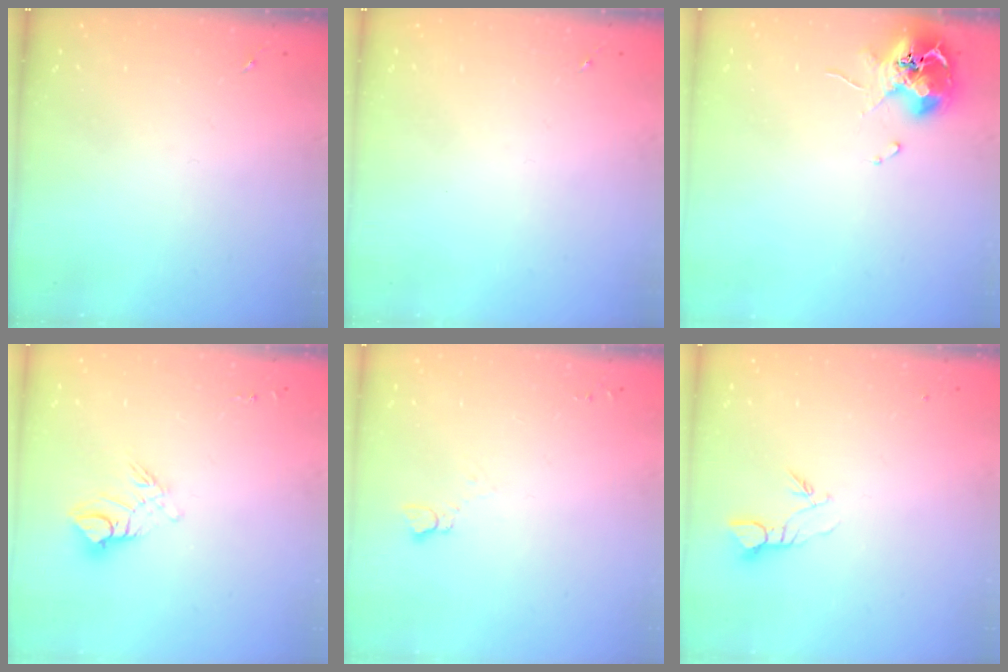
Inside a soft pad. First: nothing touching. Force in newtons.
{"total": 0.0}
{"total": 12.3, "press": 12.2, "slide": 1.6}
{"total": 10.0, "press": 9.9, "slide": 1.0}
{"total": 2.5, "press": 2.5, "slide": 0.2}
{"total": 3.4, "press": 3.4, "slide": 0.2}